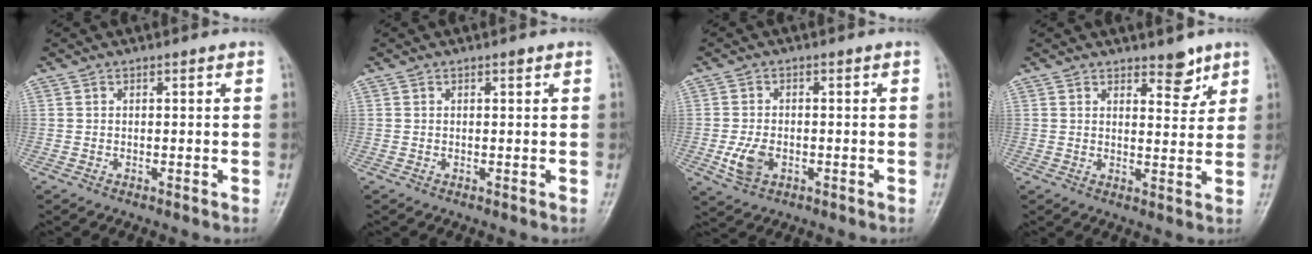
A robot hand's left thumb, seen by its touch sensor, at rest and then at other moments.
{"total": 1.5, "force": [1.0, 0.6, 1.0], "torque": [-0.008, -0.003, 0.013]}
{"total": 4.9, "force": [-1.4, 3.3, 3.3], "torque": [-0.064, 0.000, -0.022]}
{"total": 4.5, "force": [3.2, 2.0, 2.4], "torque": [-0.006, -0.023, 0.047]}